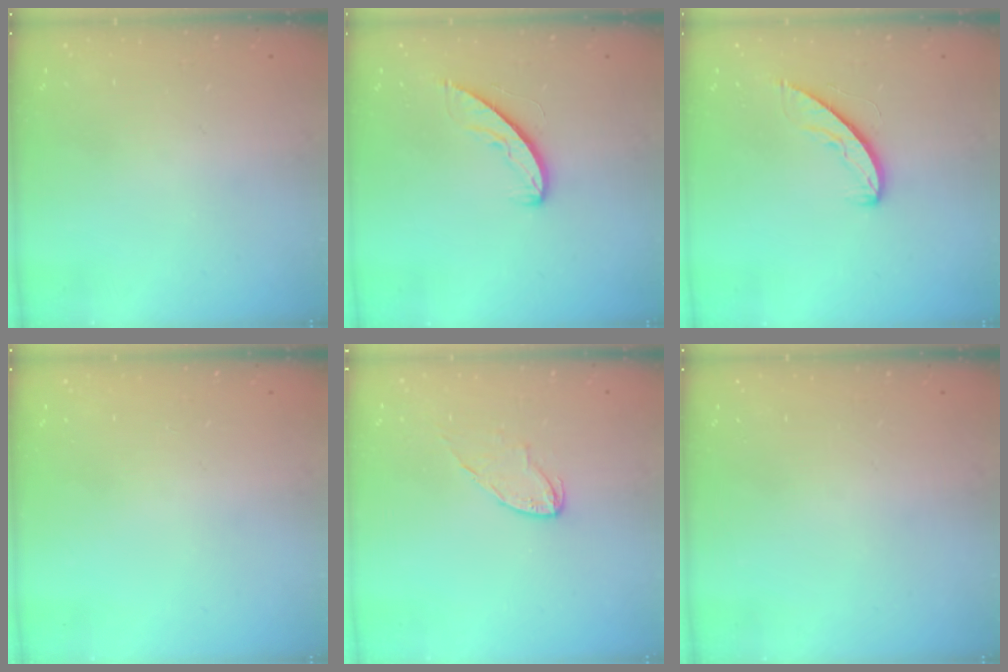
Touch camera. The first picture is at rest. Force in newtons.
{"total": 6.1, "press": 6.1, "slide": 0.5}
{"total": 6.1, "press": 6.1, "slide": 0.5}
{"total": 0.0}
{"total": 6.5, "press": 6.4, "slide": 0.6}
{"total": 0.0}